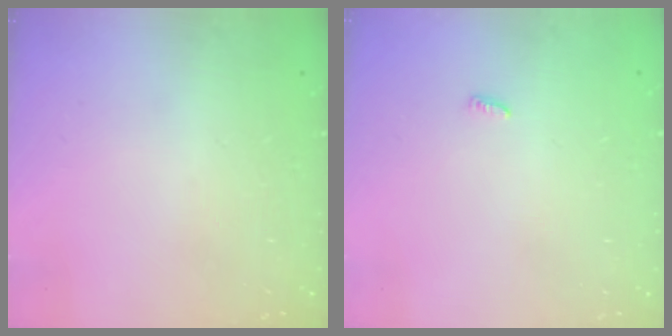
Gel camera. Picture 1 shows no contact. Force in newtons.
{"total": 2.4, "press": 2.4, "slide": 0.2}